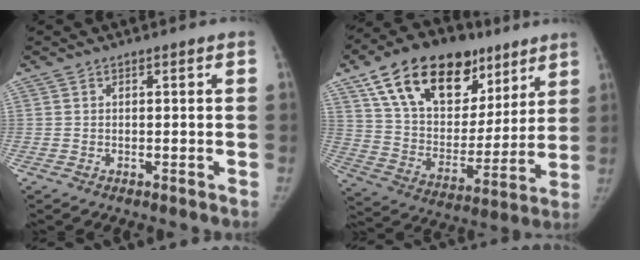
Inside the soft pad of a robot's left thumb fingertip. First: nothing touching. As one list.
[{"total": 25.8, "force": [14.6, 15.4, 14.7], "torque": [-0.208, -0.018, 0.255]}]